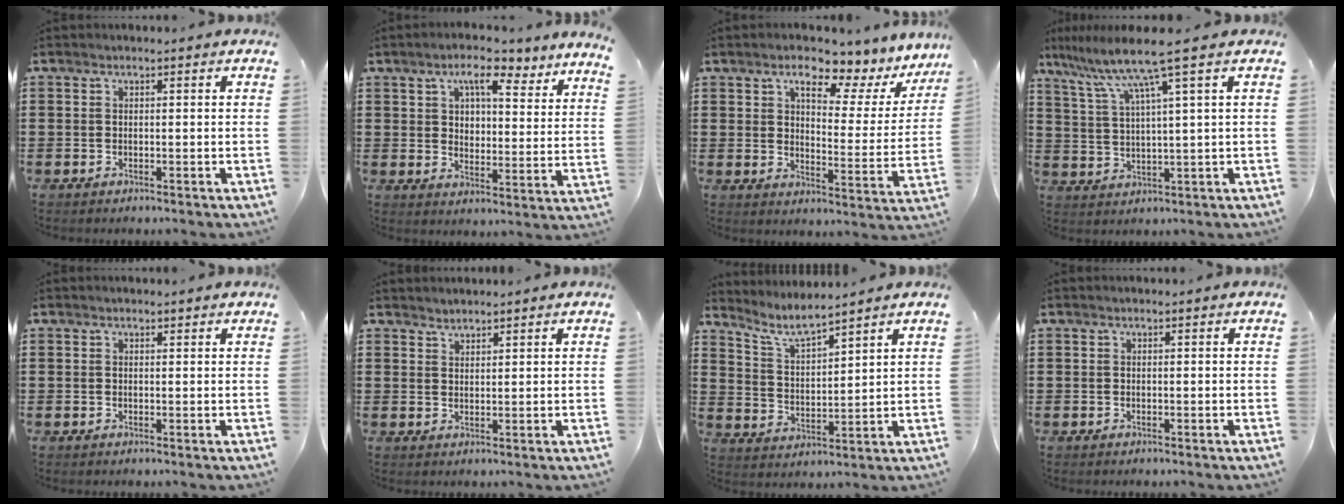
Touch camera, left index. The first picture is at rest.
{"total": 7.4, "force": [6.1, 2.1, 3.7], "torque": [-0.069, -0.026, 0.103]}
{"total": 8.0, "force": [5.9, 2.5, 4.7], "torque": [-0.075, -0.037, 0.091]}
{"total": 8.0, "force": [5.0, -0.5, 6.3], "torque": [-0.147, -0.023, 0.078]}
{"total": 0.6, "force": [0.5, 0.3, 0.2], "torque": [0.004, 0.000, 0.008]}
{"total": 1.7, "force": [1.6, 0.3, -0.3], "torque": [0.003, 0.001, 0.034]}
{"total": 6.0, "force": [5.4, 0.3, 2.6], "torque": [-0.069, -0.023, 0.096]}
{"total": 0.0}